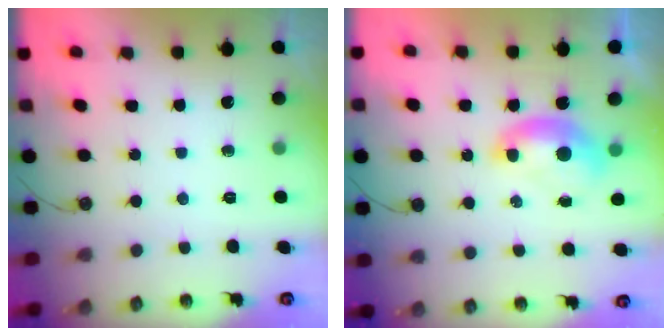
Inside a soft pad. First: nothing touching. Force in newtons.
{"total": 1.6, "press": 1.5, "slide": 0.3}